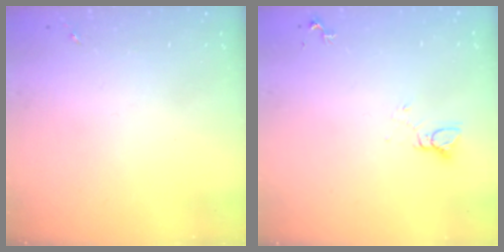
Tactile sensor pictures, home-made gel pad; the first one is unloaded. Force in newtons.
{"total": 3.0, "press": 3.0, "slide": 0.2}